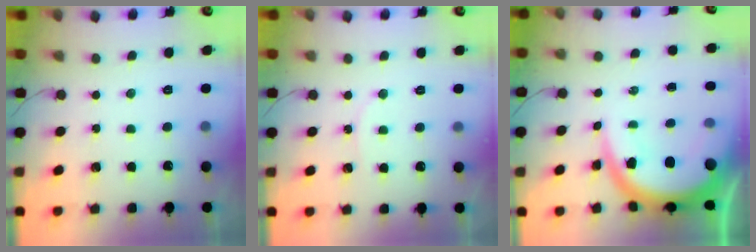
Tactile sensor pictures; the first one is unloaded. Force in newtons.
{"total": 4.7, "press": 4.6, "slide": 0.6}
{"total": 12.0, "press": 11.9, "slide": 1.0}